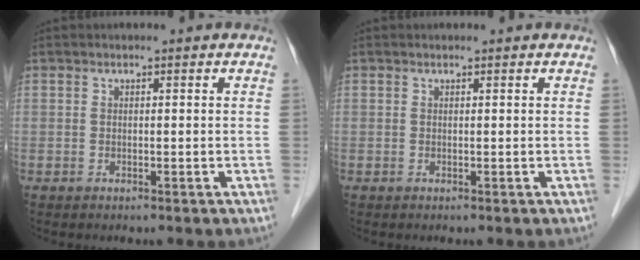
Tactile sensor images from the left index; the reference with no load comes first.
{"total": 0.0}